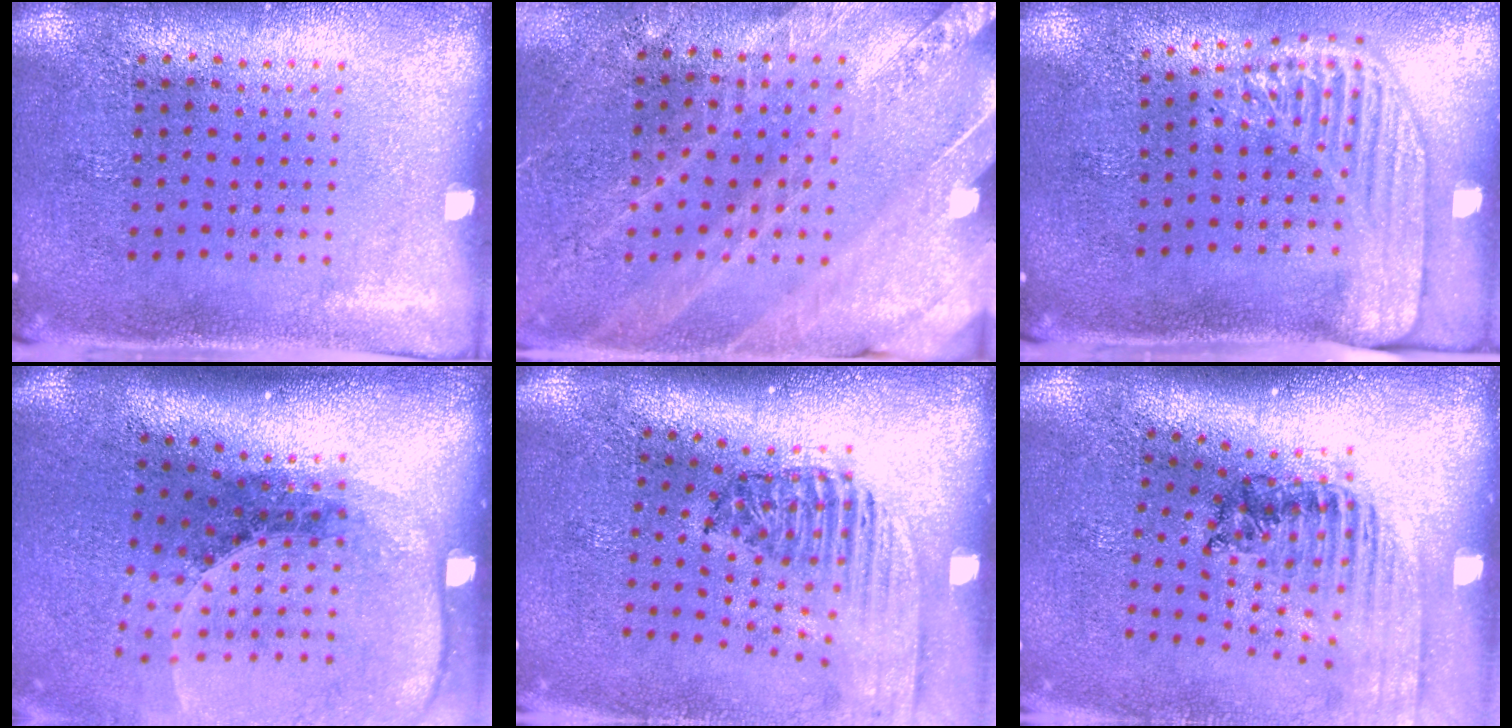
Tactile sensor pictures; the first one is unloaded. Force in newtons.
{"total": 2.6, "press": 2.6, "slide": 0.4}
{"total": 2.2, "press": 1.7, "slide": 1.3}
{"total": 2.7, "press": 1.9, "slide": 1.9}
{"total": 2.3, "press": 1.6, "slide": 1.7}
{"total": 1.7, "press": 1.4, "slide": 1.0}